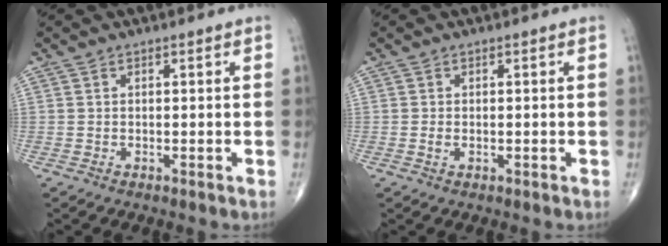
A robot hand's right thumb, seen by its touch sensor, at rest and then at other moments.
{"total": 0.9, "force": [-0.2, 0.5, 0.7], "torque": [-0.018, 0.001, -0.003]}